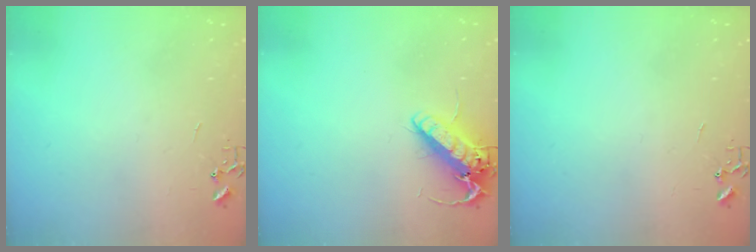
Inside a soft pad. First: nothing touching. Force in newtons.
{"total": 13.5, "press": 13.2, "slide": 2.7}
{"total": 0.0}